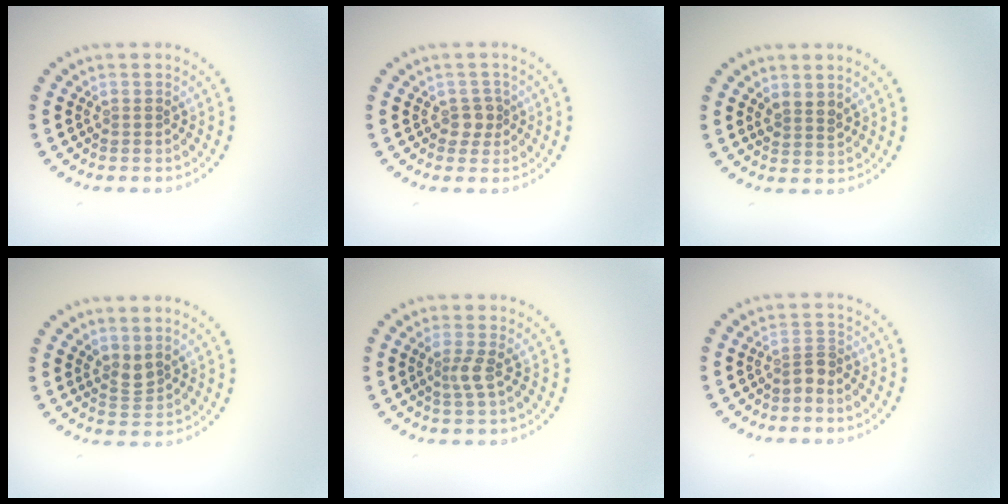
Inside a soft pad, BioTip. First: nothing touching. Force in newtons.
{"total": 1.5, "press": 1.3, "slide": 0.7}
{"total": 1.6, "press": 1.3, "slide": 0.8}
{"total": 1.8, "press": 1.3, "slide": 1.2}
{"total": 1.7, "press": 1.3, "slide": 1.2}
{"total": 1.6, "press": 1.2, "slide": 1.0}